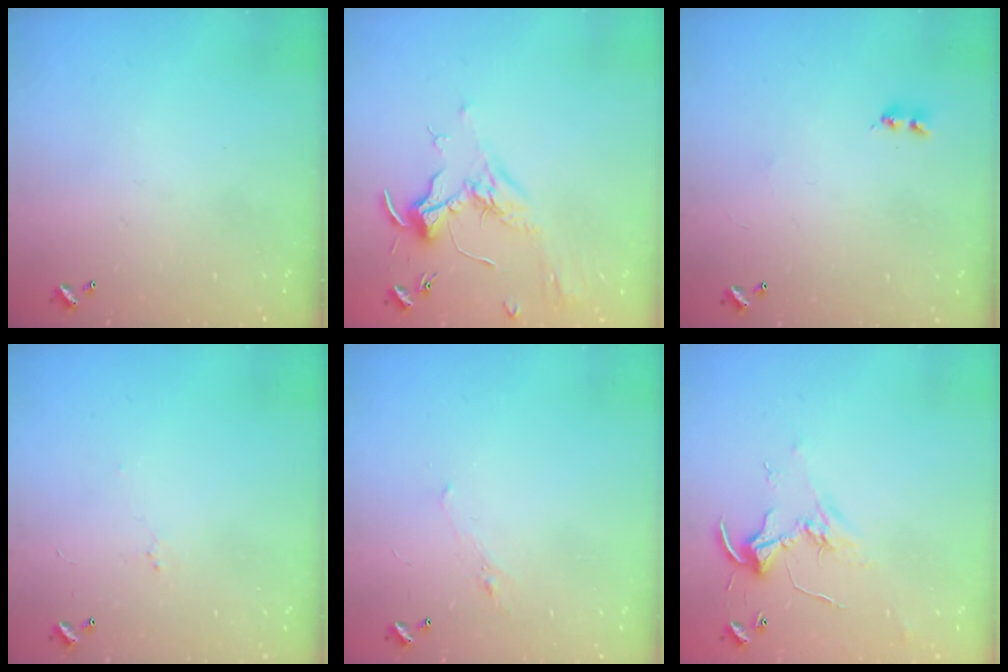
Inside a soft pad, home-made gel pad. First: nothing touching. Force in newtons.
{"total": 1.8, "press": 1.6, "slide": 0.8}
{"total": 2.2, "press": 2.1, "slide": 0.6}
{"total": 1.9, "press": 1.8, "slide": 0.6}
{"total": 0.7, "press": 0.2, "slide": 0.6}
{"total": 2.5, "press": 2.5, "slide": 0.2}